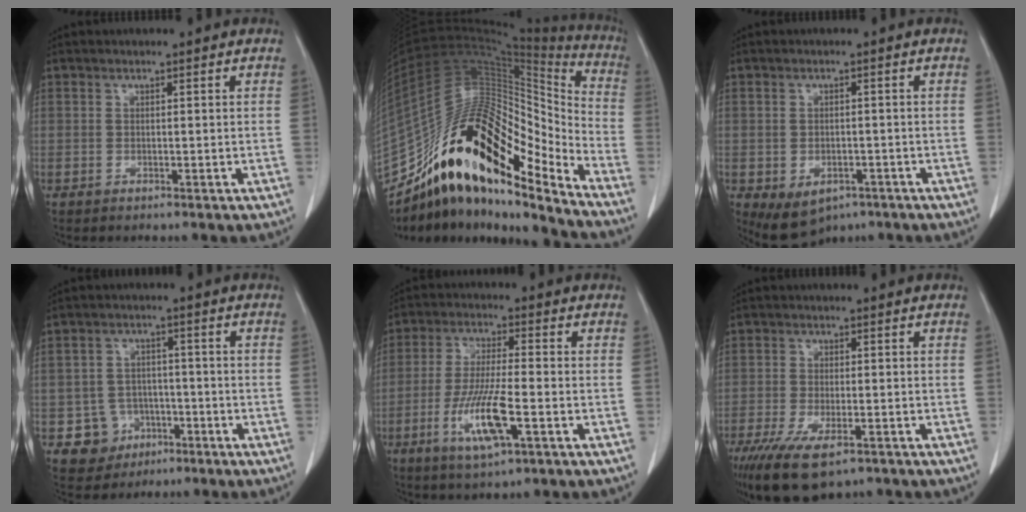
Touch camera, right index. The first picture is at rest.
{"total": 27.7, "force": [-18.7, 7.4, 19.1], "torque": [-0.359, 0.022, -0.317]}
{"total": 6.6, "force": [-3.6, 4.5, 3.2], "torque": [-0.051, 0.002, -0.039]}
{"total": 6.3, "force": [-2.6, 5.7, 0.8], "torque": [-0.008, 0.012, -0.033]}
{"total": 10.3, "force": [-3.7, 1.3, 9.5], "torque": [-0.188, -0.014, -0.067]}
{"total": 11.3, "force": [-7.4, 3.9, 7.6], "torque": [-0.137, -0.023, -0.116]}